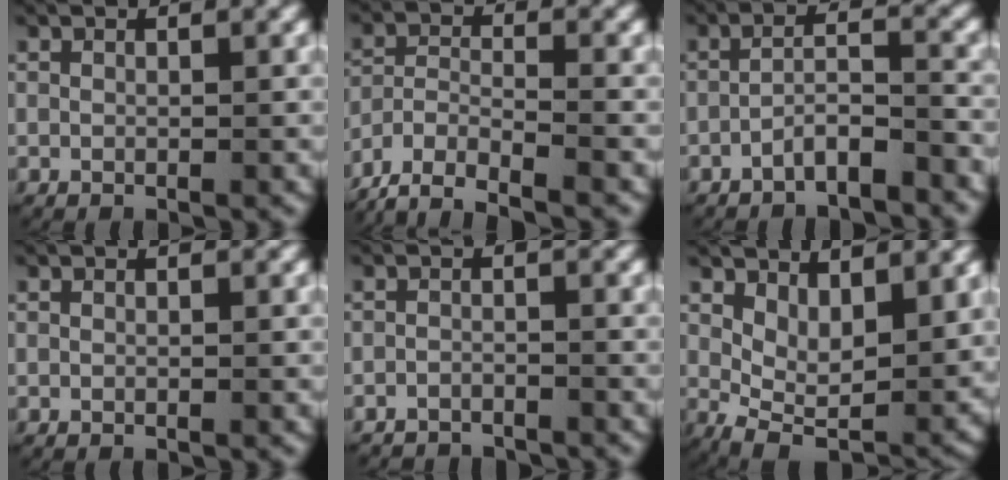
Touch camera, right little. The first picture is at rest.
{"total": 8.4, "force": [-6.5, 4.4, 3.0], "torque": [-0.066, -0.023, -0.105]}
{"total": 4.9, "force": [-4.2, 1.2, 2.1], "torque": [-0.032, -0.005, -0.069]}
{"total": 0.0}
{"total": 2.6, "force": [-2.6, 0.5, 0.1], "torque": [0.000, -0.009, -0.046]}
{"total": 7.1, "force": [-0.2, 4.1, 5.7], "torque": [-0.083, -0.029, 0.002]}